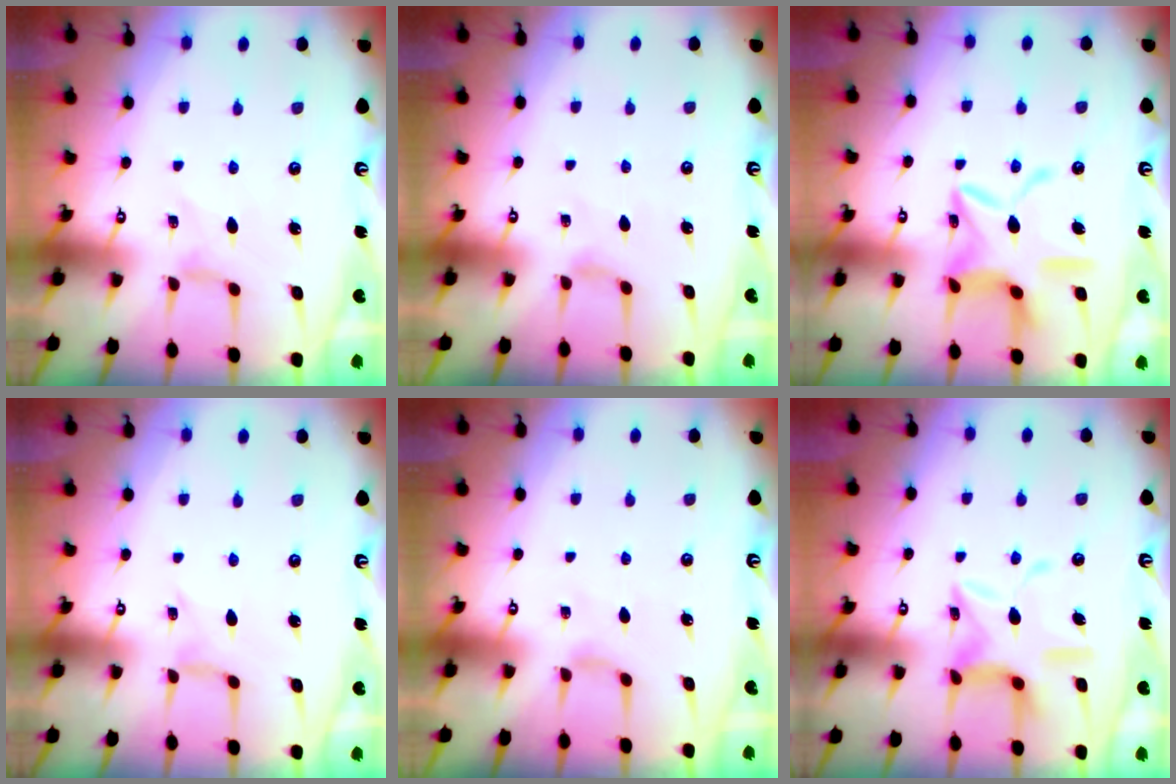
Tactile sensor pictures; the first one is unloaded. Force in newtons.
{"total": 1.9, "press": 1.9, "slide": 0.4}
{"total": 15.1, "press": 15.0, "slide": 1.4}
{"total": 0.0}
{"total": 2.4, "press": 2.4, "slide": 0.4}
{"total": 12.8, "press": 12.8, "slide": 1.1}